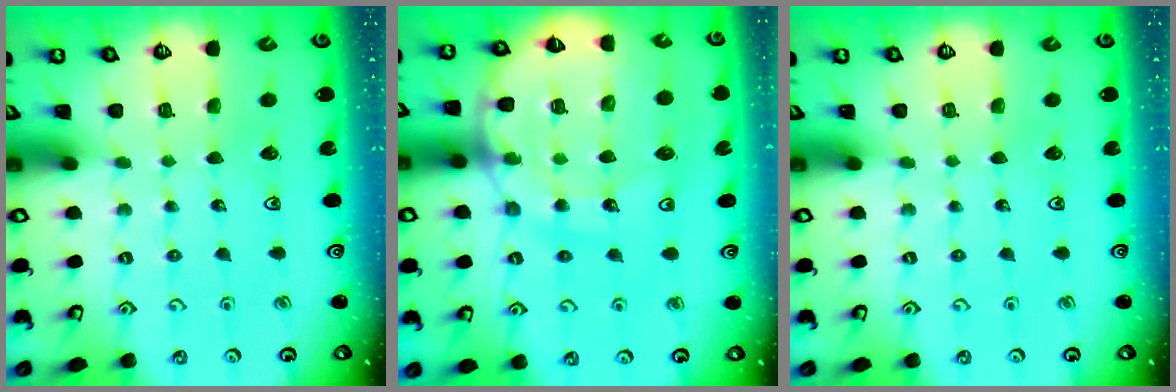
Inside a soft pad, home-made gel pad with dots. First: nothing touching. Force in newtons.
{"total": 19.4, "press": 19.2, "slide": 3.3}
{"total": 0.0}